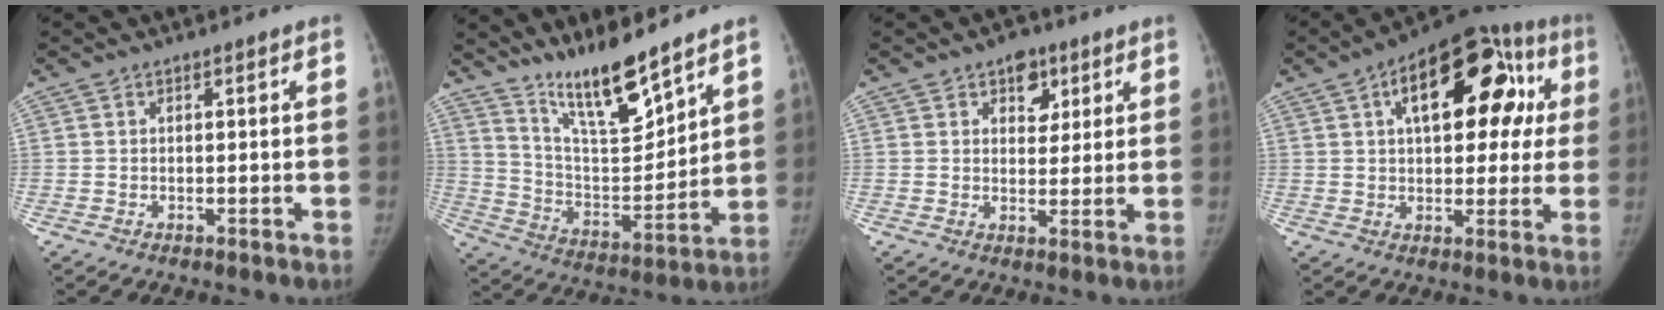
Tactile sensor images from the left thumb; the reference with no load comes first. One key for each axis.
{"total": 14.4, "fx": 11.6, "fy": 2.6, "fz": 8.2, "tx": -0.114, "ty": -0.080, "tz": 0.218}
{"total": 5.7, "fx": 3.0, "fy": 3.9, "fz": 2.8, "tx": -0.003, "ty": -0.011, "tz": 0.041}
{"total": 21.3, "fx": 6.6, "fy": 11.4, "fz": 16.8, "tx": -0.182, "ty": 0.038, "tz": 0.085}